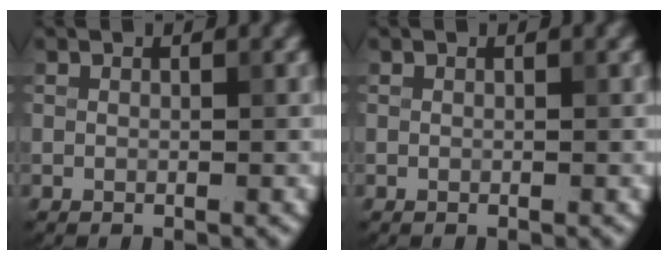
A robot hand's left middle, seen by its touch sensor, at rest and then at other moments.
{"total": 0.0}